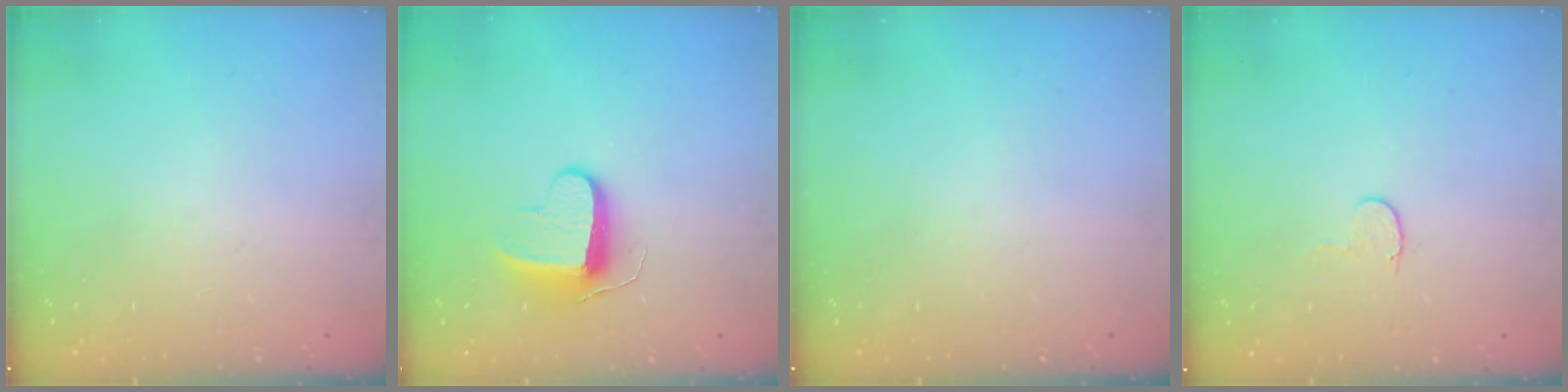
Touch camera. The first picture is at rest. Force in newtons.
{"total": 9.5, "press": 9.5, "slide": 0.1}
{"total": 0.0}
{"total": 3.6, "press": 3.6, "slide": 0.4}